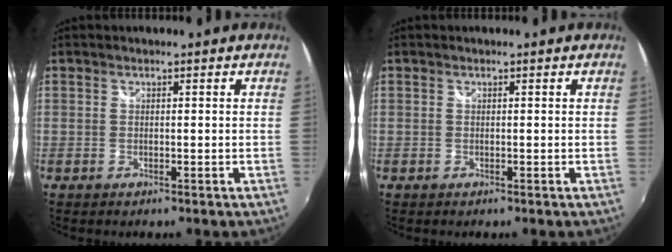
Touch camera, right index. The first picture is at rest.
{"total": 0.0}